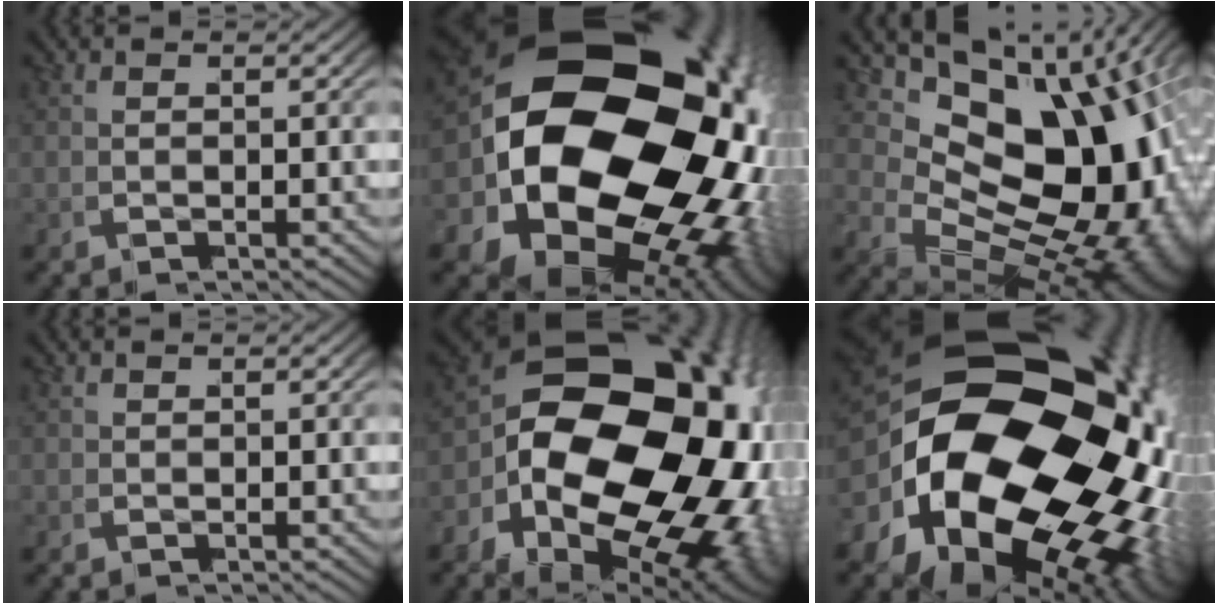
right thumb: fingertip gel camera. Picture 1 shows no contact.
{"total": 38.6, "force": [-0.6, 27.0, 27.7], "torque": [-0.458, -0.095, 0.020]}
{"total": 18.6, "force": [-0.3, 12.3, 14.0], "torque": [-0.228, -0.063, 0.028]}
{"total": 0.0}
{"total": 29.8, "force": [0.1, 20.5, 21.7], "torque": [-0.326, -0.074, 0.024]}
{"total": 37.8, "force": [-0.7, 26.6, 26.9], "torque": [-0.427, -0.075, 0.009]}